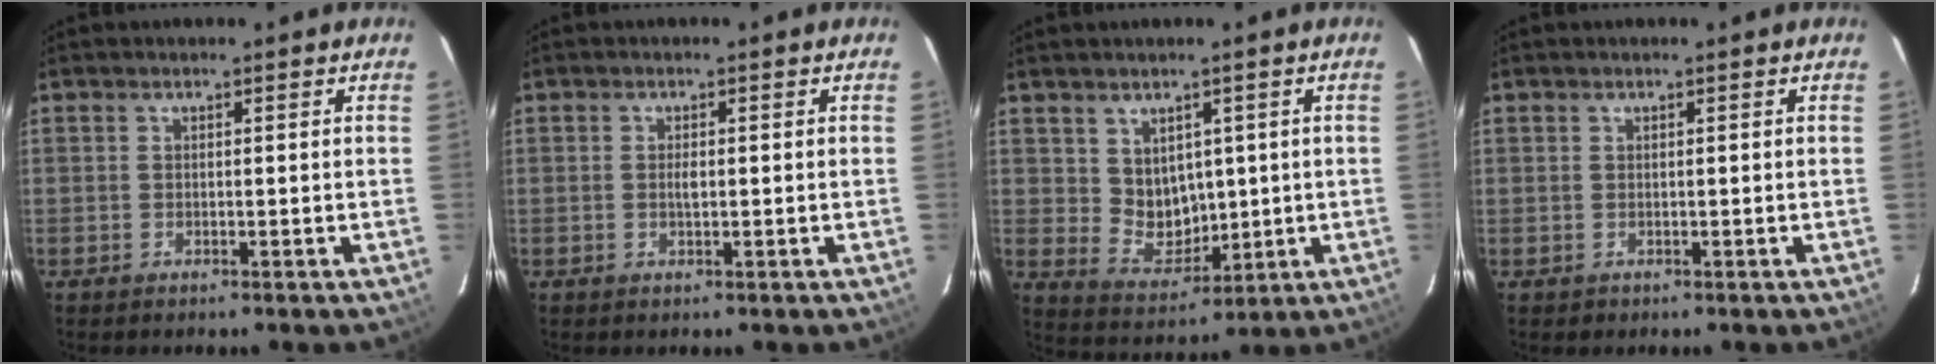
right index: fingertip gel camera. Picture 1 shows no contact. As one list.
[{"total": 1.4, "force": [0.0, 0.6, 1.2], "torque": [-0.023, 0.001, -0.001]}, {"total": 6.9, "force": [2.1, 5.7, 3.3], "torque": [-0.059, -0.003, 0.060]}, {"total": 1.0, "force": [0.0, 1.0, -0.1], "torque": [0.003, 0.003, 0.003]}]